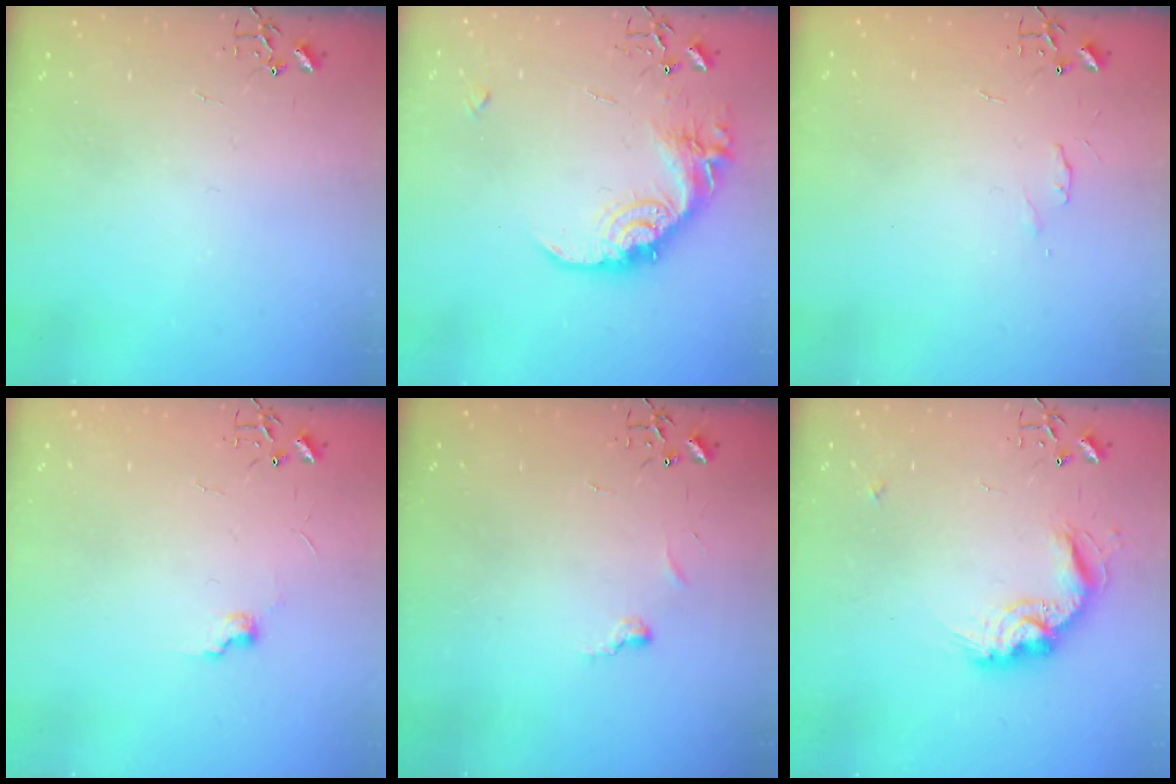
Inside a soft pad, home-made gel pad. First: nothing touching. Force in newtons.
{"total": 18.0, "press": 17.9, "slide": 1.1}
{"total": 4.1, "press": 4.1, "slide": 0.7}
{"total": 5.9, "press": 5.9, "slide": 0.7}
{"total": 3.4, "press": 3.4, "slide": 0.4}
{"total": 15.0, "press": 15.0, "slide": 0.6}